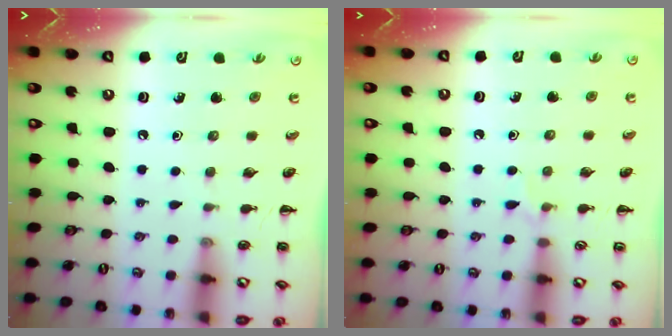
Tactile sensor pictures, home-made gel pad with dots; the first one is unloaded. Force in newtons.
{"total": 4.9, "press": 4.6, "slide": 1.6}